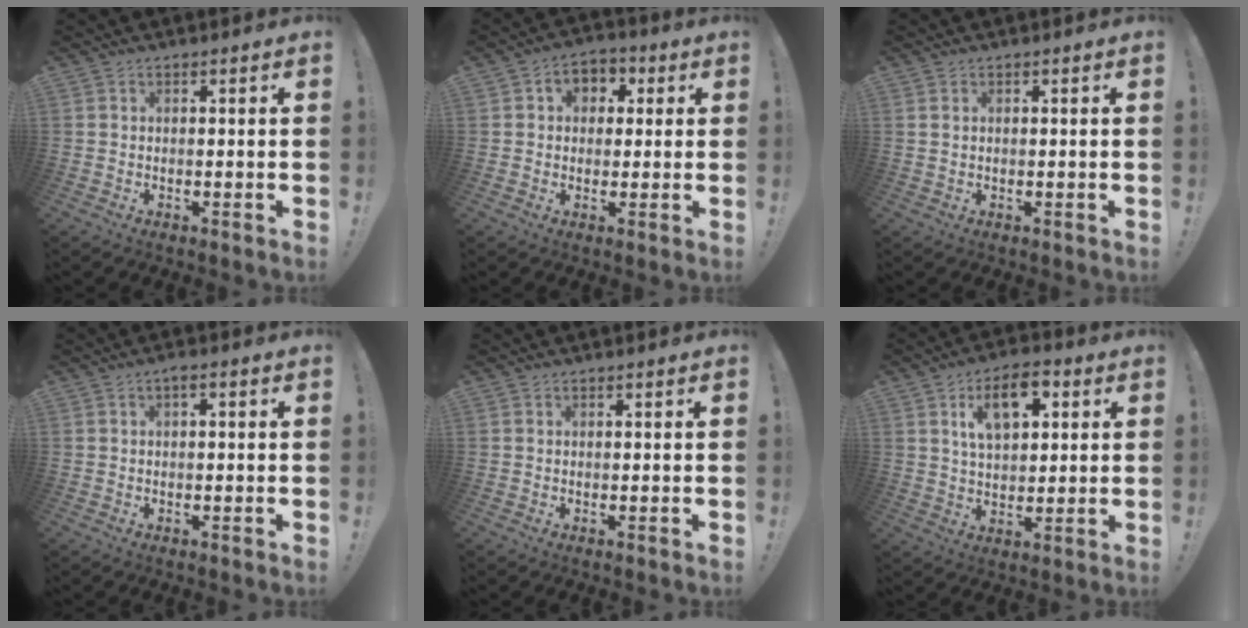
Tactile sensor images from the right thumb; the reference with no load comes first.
{"total": 5.6, "force": [0.5, 5.1, 2.3], "torque": [-0.025, 0.006, 0.011]}
{"total": 1.1, "force": [0.6, 0.7, 0.6], "torque": [-0.022, 0.005, 0.013]}
{"total": 1.4, "force": [-0.3, 0.5, 1.2], "torque": [-0.030, 0.010, -0.006]}
{"total": 0.0}
{"total": 11.0, "force": [4.6, 6.2, 7.9], "torque": [-0.117, 0.001, 0.080]}